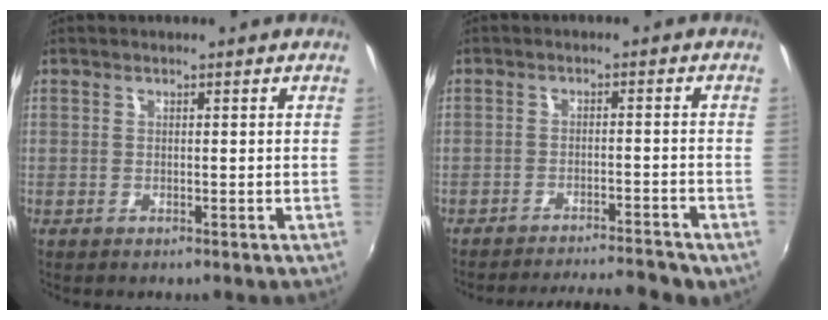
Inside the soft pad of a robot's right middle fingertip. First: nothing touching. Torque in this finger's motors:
{"motor_torque": [-0.65, -0.54, -0.25, -0.02]}